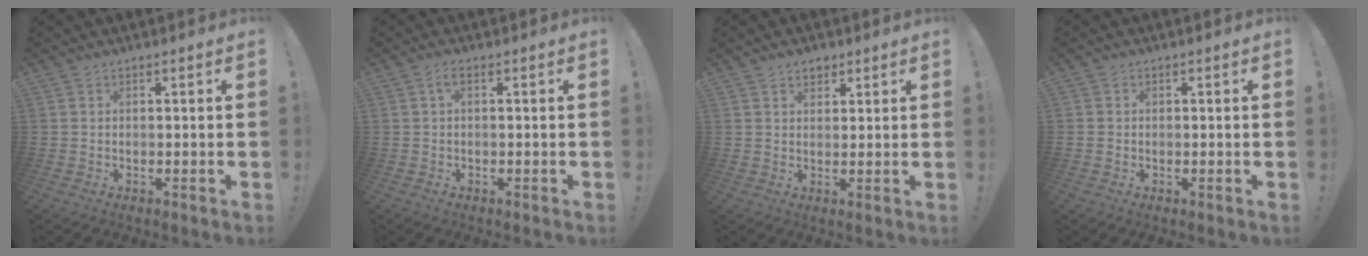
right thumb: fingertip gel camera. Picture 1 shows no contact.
{"total": 1.8, "force": [0.0, 0.5, 1.8], "torque": [-0.038, 0.006, 0.000]}
{"total": 3.3, "force": [2.2, 2.2, 1.2], "torque": [-0.006, -0.010, 0.038]}
{"total": 1.2, "force": [-0.2, 1.1, 0.2], "torque": [-0.004, 0.003, -0.004]}